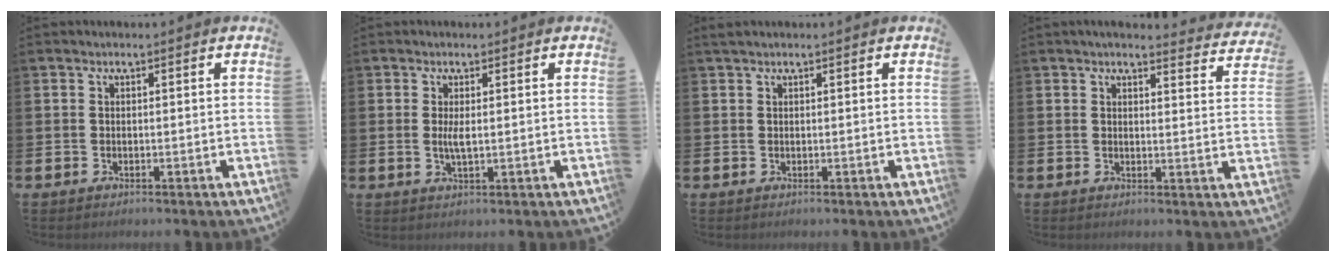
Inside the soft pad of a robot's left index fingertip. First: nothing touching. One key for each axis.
{"total": 2.2, "fx": 0.3, "fy": 0.6, "fz": 2.1, "tx": -0.033, "ty": -0.002, "tz": 0.002}
{"total": 0.8, "fx": 0.8, "fy": 0.1, "fz": 0.3, "tx": 0.001, "ty": 0.000, "tz": 0.012}
{"total": 3.3, "fx": 3.2, "fy": 0.2, "fz": 0.4, "tx": -0.006, "ty": -0.024, "tz": 0.055}